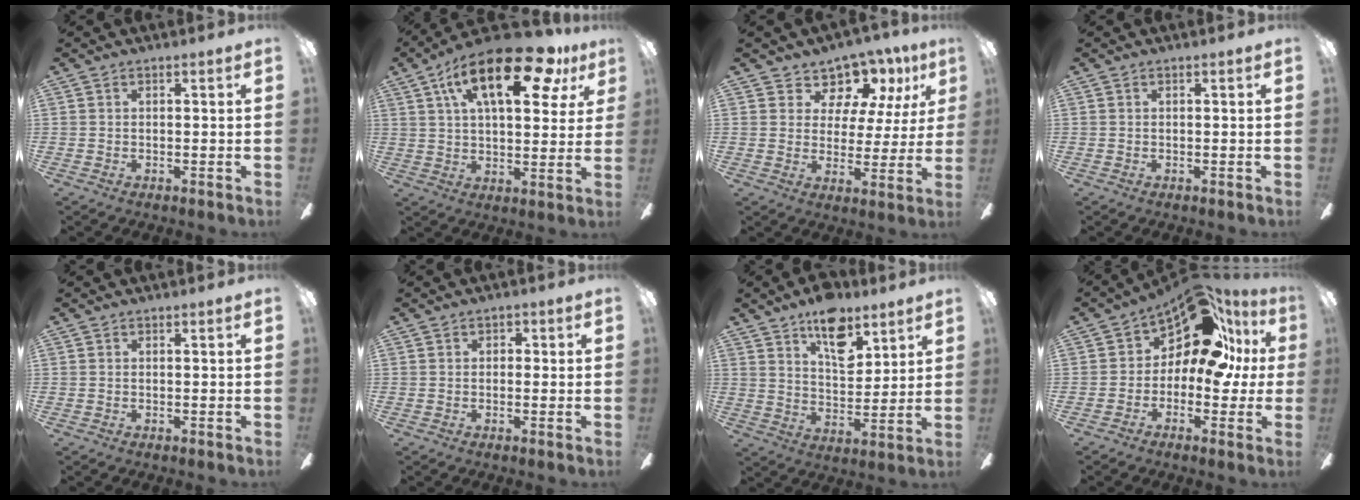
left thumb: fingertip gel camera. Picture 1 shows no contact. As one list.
[{"total": 21.7, "force": [10.8, 9.1, 16.4], "torque": [-0.252, -0.030, 0.170]}, {"total": 9.7, "force": [7.6, 5.5, 2.4], "torque": [-0.054, -0.057, 0.144]}, {"total": 0.0}, {"total": 0.0}, {"total": 1.3, "force": [-0.3, 1.1, 0.6], "torque": [-0.011, 0.008, -0.007]}, {"total": 12.9, "force": [8.4, 6.4, 7.4], "torque": [-0.101, -0.038, 0.145]}, {"total": 15.1, "force": [7.3, 8.4, 10.2], "torque": [-0.148, -0.043, 0.129]}]